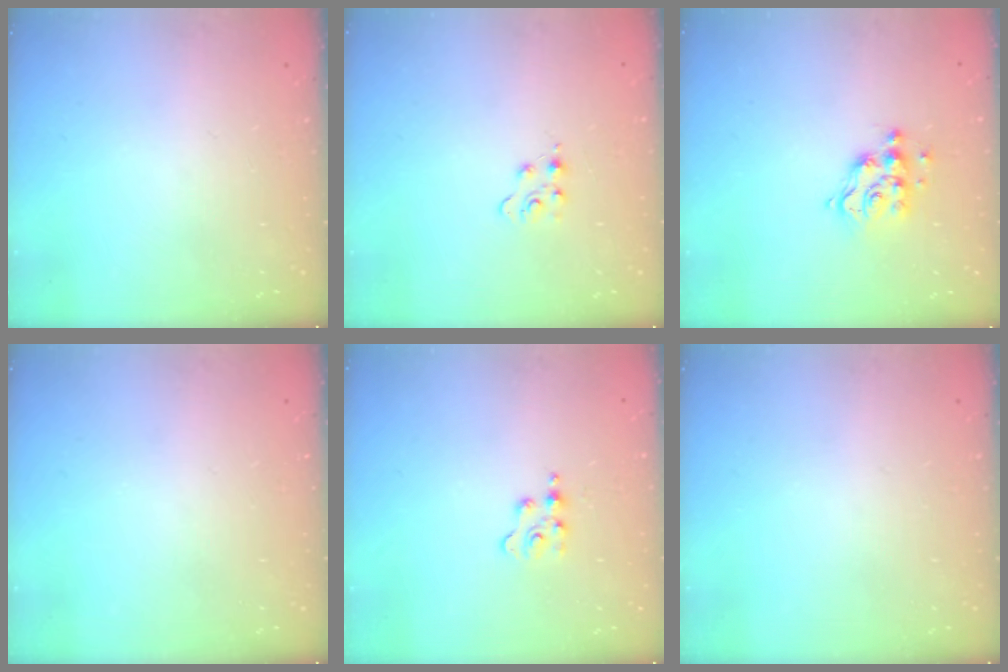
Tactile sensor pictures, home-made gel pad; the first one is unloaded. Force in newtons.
{"total": 4.0, "press": 3.9, "slide": 0.5}
{"total": 9.4, "press": 9.4, "slide": 0.7}
{"total": 0.0}
{"total": 3.0, "press": 3.0, "slide": 0.5}
{"total": 0.0}